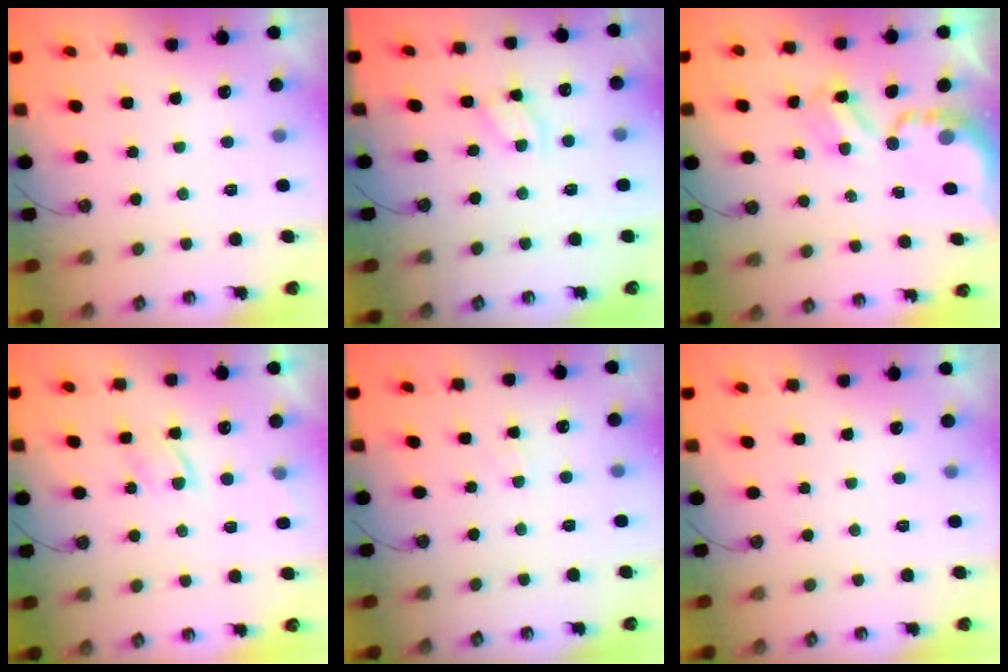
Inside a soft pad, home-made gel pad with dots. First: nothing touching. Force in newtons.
{"total": 4.9, "press": 4.8, "slide": 0.4}
{"total": 4.0, "press": 4.0, "slide": 0.2}
{"total": 4.5, "press": 4.4, "slide": 0.8}
{"total": 3.0, "press": 2.9, "slide": 0.5}
{"total": 0.0}